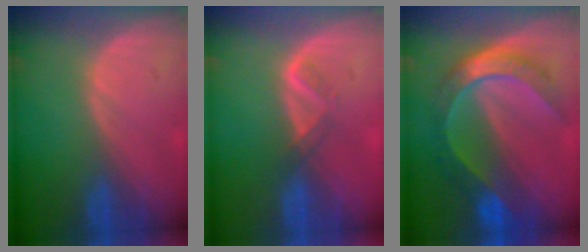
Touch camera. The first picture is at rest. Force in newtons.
{"total": 2.1, "press": 2.0, "slide": 0.6}
{"total": 8.5, "press": 8.5, "slide": 0.7}